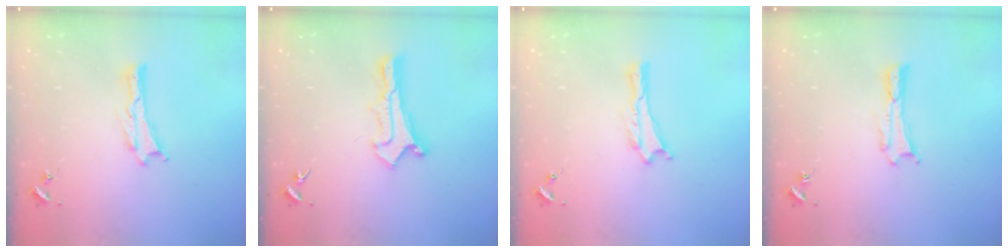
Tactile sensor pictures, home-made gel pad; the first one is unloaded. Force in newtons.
{"total": 1.1, "press": 1.1, "slide": 0.1}
{"total": 0.0}
{"total": 0.0}